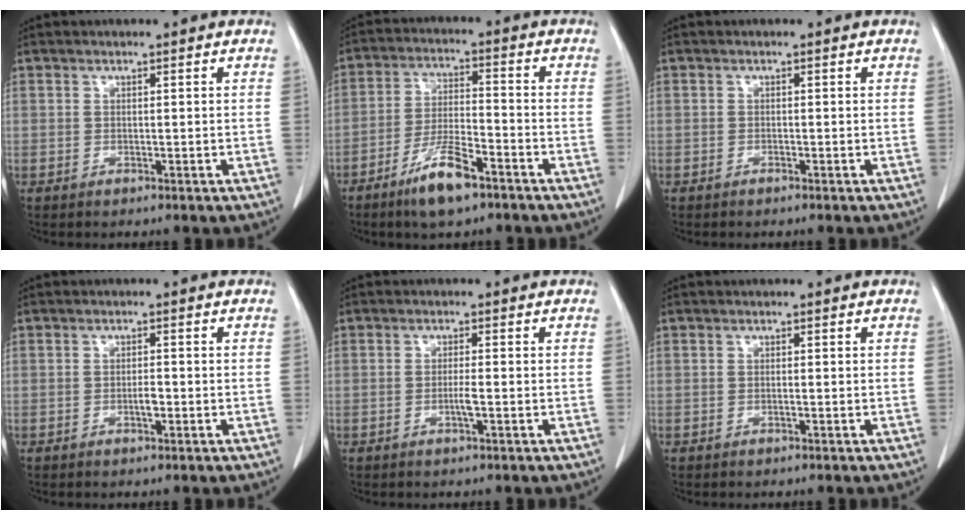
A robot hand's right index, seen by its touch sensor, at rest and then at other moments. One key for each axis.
{"total": 8.9, "fx": -5.8, "fy": 1.9, "fz": 6.5, "tx": -0.125, "ty": -0.010, "tz": -0.104}
{"total": 0.0}
{"total": 1.5, "fx": -0.5, "fy": 0.4, "fz": 1.4, "tx": -0.026, "ty": 0.002, "tz": -0.007}
{"total": 1.9, "fx": -0.6, "fy": 0.0, "fz": 1.8, "tx": -0.038, "ty": 0.000, "tz": -0.010}
{"total": 0.0}